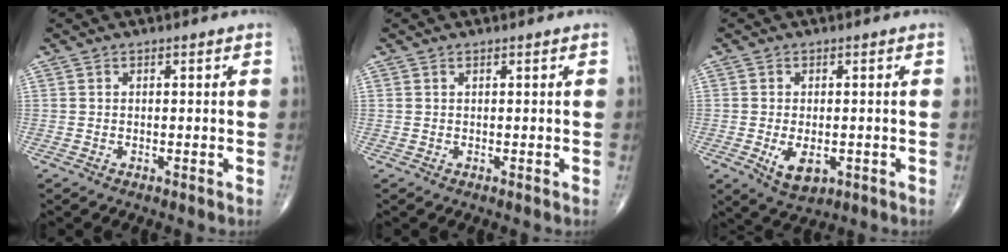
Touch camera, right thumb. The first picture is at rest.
{"total": 0.0}
{"total": 5.7, "force": [-1.5, 3.3, 4.5], "torque": [-0.068, -0.008, -0.015]}